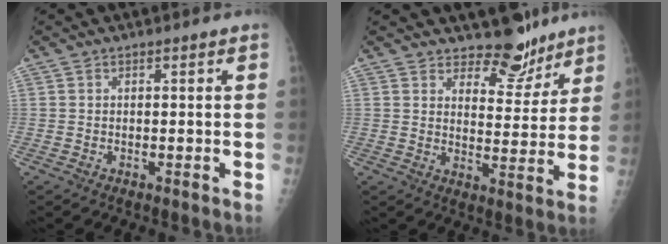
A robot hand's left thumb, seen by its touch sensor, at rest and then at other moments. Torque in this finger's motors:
{"motor_torque": [-0.02, 0.20, -0.27, -0.28, 0.04]}